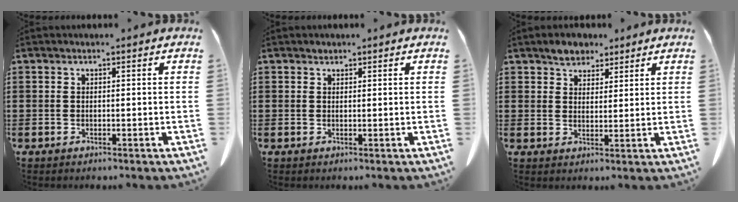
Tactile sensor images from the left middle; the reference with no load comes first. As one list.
[{"total": 0.6, "force": [0.5, 0.4, 0.1], "torque": [-0.004, 0.001, 0.009]}, {"total": 3.9, "force": [3.2, 2.1, 0.5], "torque": [-0.015, 0.003, 0.060]}]